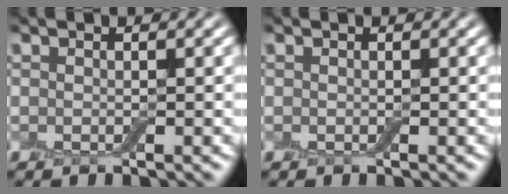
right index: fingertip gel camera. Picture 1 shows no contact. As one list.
[{"total": 0.0}]